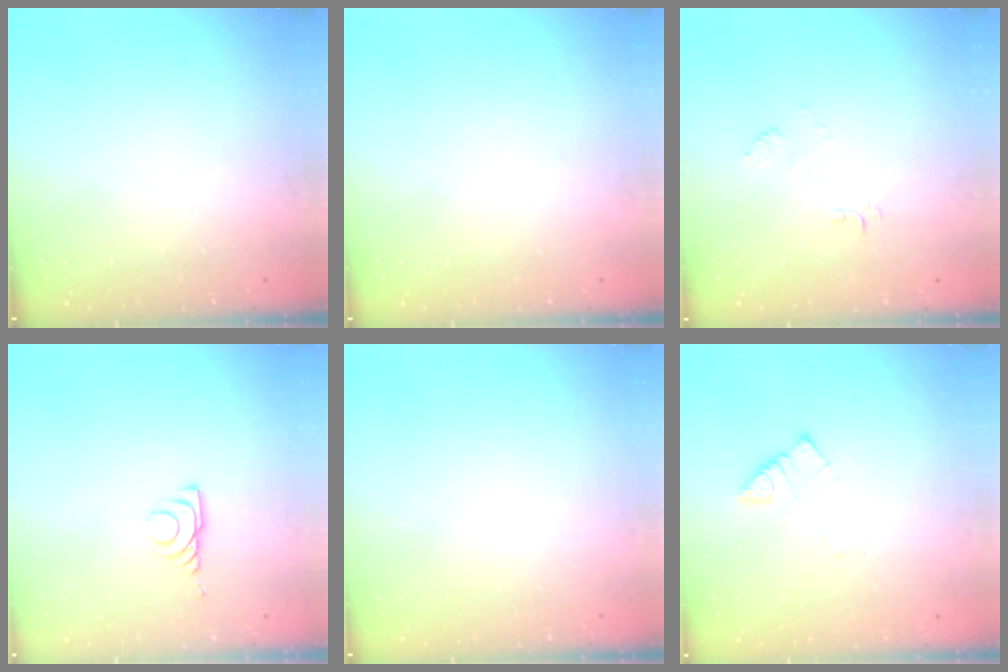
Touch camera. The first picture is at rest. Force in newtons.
{"total": 0.0}
{"total": 5.1, "press": 5.0, "slide": 0.6}
{"total": 6.9, "press": 6.9, "slide": 0.8}
{"total": 0.0}
{"total": 2.6, "press": 2.6, "slide": 0.1}